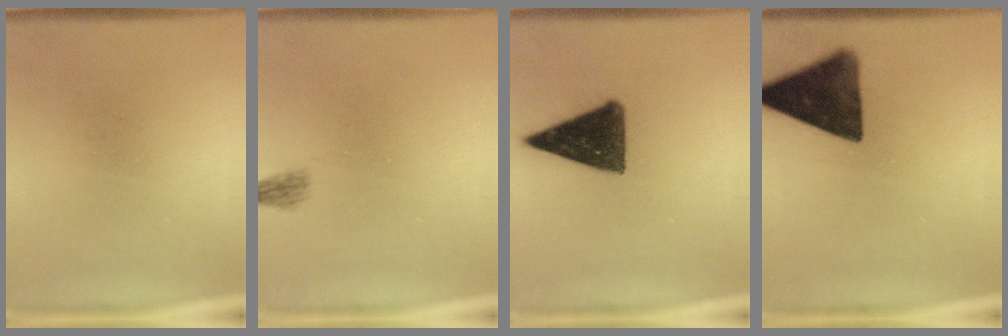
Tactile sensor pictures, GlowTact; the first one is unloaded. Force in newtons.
{"total": 1.4}
{"total": 12.9}
{"total": 13.4}